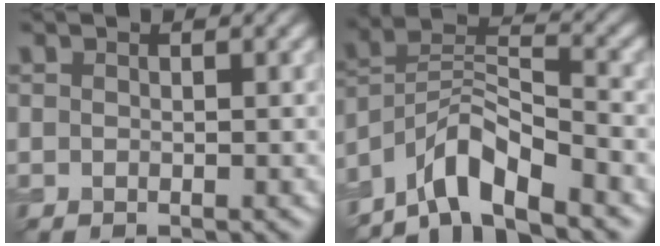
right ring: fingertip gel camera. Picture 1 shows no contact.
{"total": 6.9, "force": [-5.4, 1.8, 4.0], "torque": [-0.063, 0.008, -0.105]}